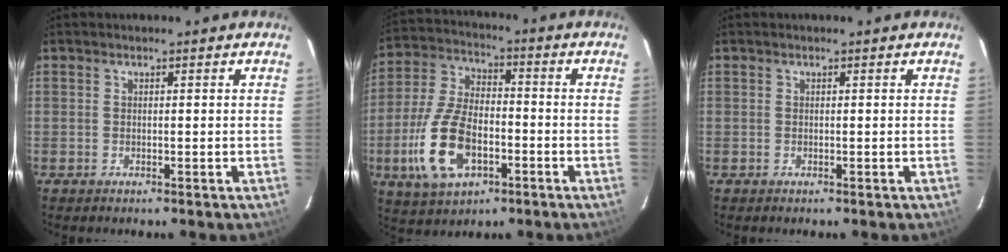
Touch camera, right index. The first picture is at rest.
{"total": 15.1, "force": [-5.3, 8.0, 11.6], "torque": [-0.259, -0.001, -0.093]}
{"total": 0.0}